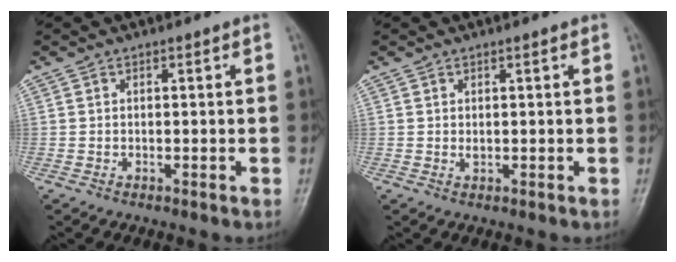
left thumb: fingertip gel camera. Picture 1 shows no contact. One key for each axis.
{"total": 1.4, "fx": 0.6, "fy": 0.5, "fz": 1.1, "tx": -0.016, "ty": 0.000, "tz": 0.011}